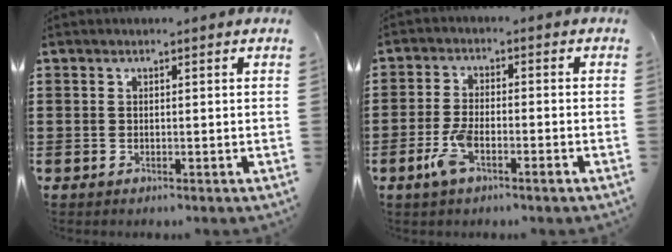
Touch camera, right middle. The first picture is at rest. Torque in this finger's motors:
{"motor_torque": [1.49, -0.64, 0.63, 0.13]}